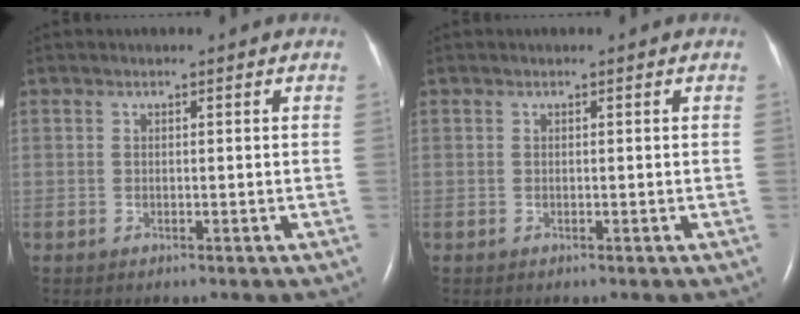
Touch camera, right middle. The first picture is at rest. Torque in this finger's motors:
{"motor_torque": [0.00, 0.00, 0.00, 0.00]}